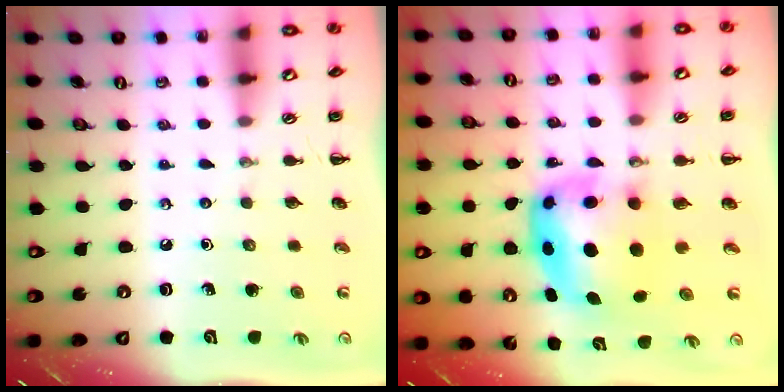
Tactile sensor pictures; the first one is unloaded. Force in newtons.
{"total": 6.7, "press": 6.5, "slide": 1.5}